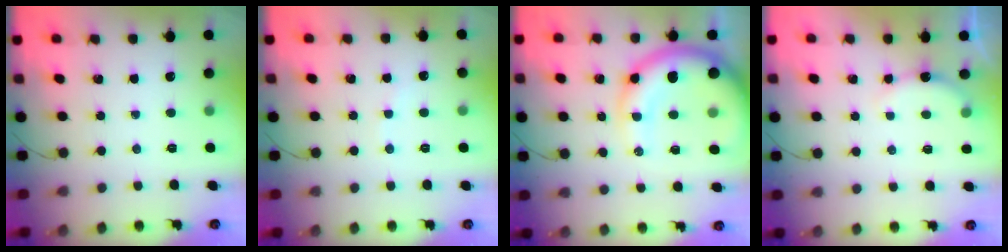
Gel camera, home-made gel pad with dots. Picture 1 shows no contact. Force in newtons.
{"total": 3.8, "press": 3.7, "slide": 0.9}
{"total": 15.4, "press": 14.9, "slide": 3.7}
{"total": 3.9, "press": 3.7, "slide": 1.2}